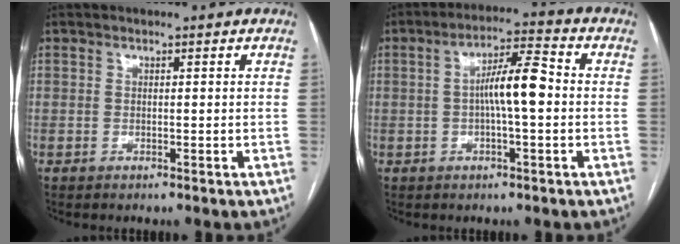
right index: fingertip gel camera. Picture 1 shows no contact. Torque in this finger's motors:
{"motor_torque": [1.32, -0.21, 0.63, 0.15]}